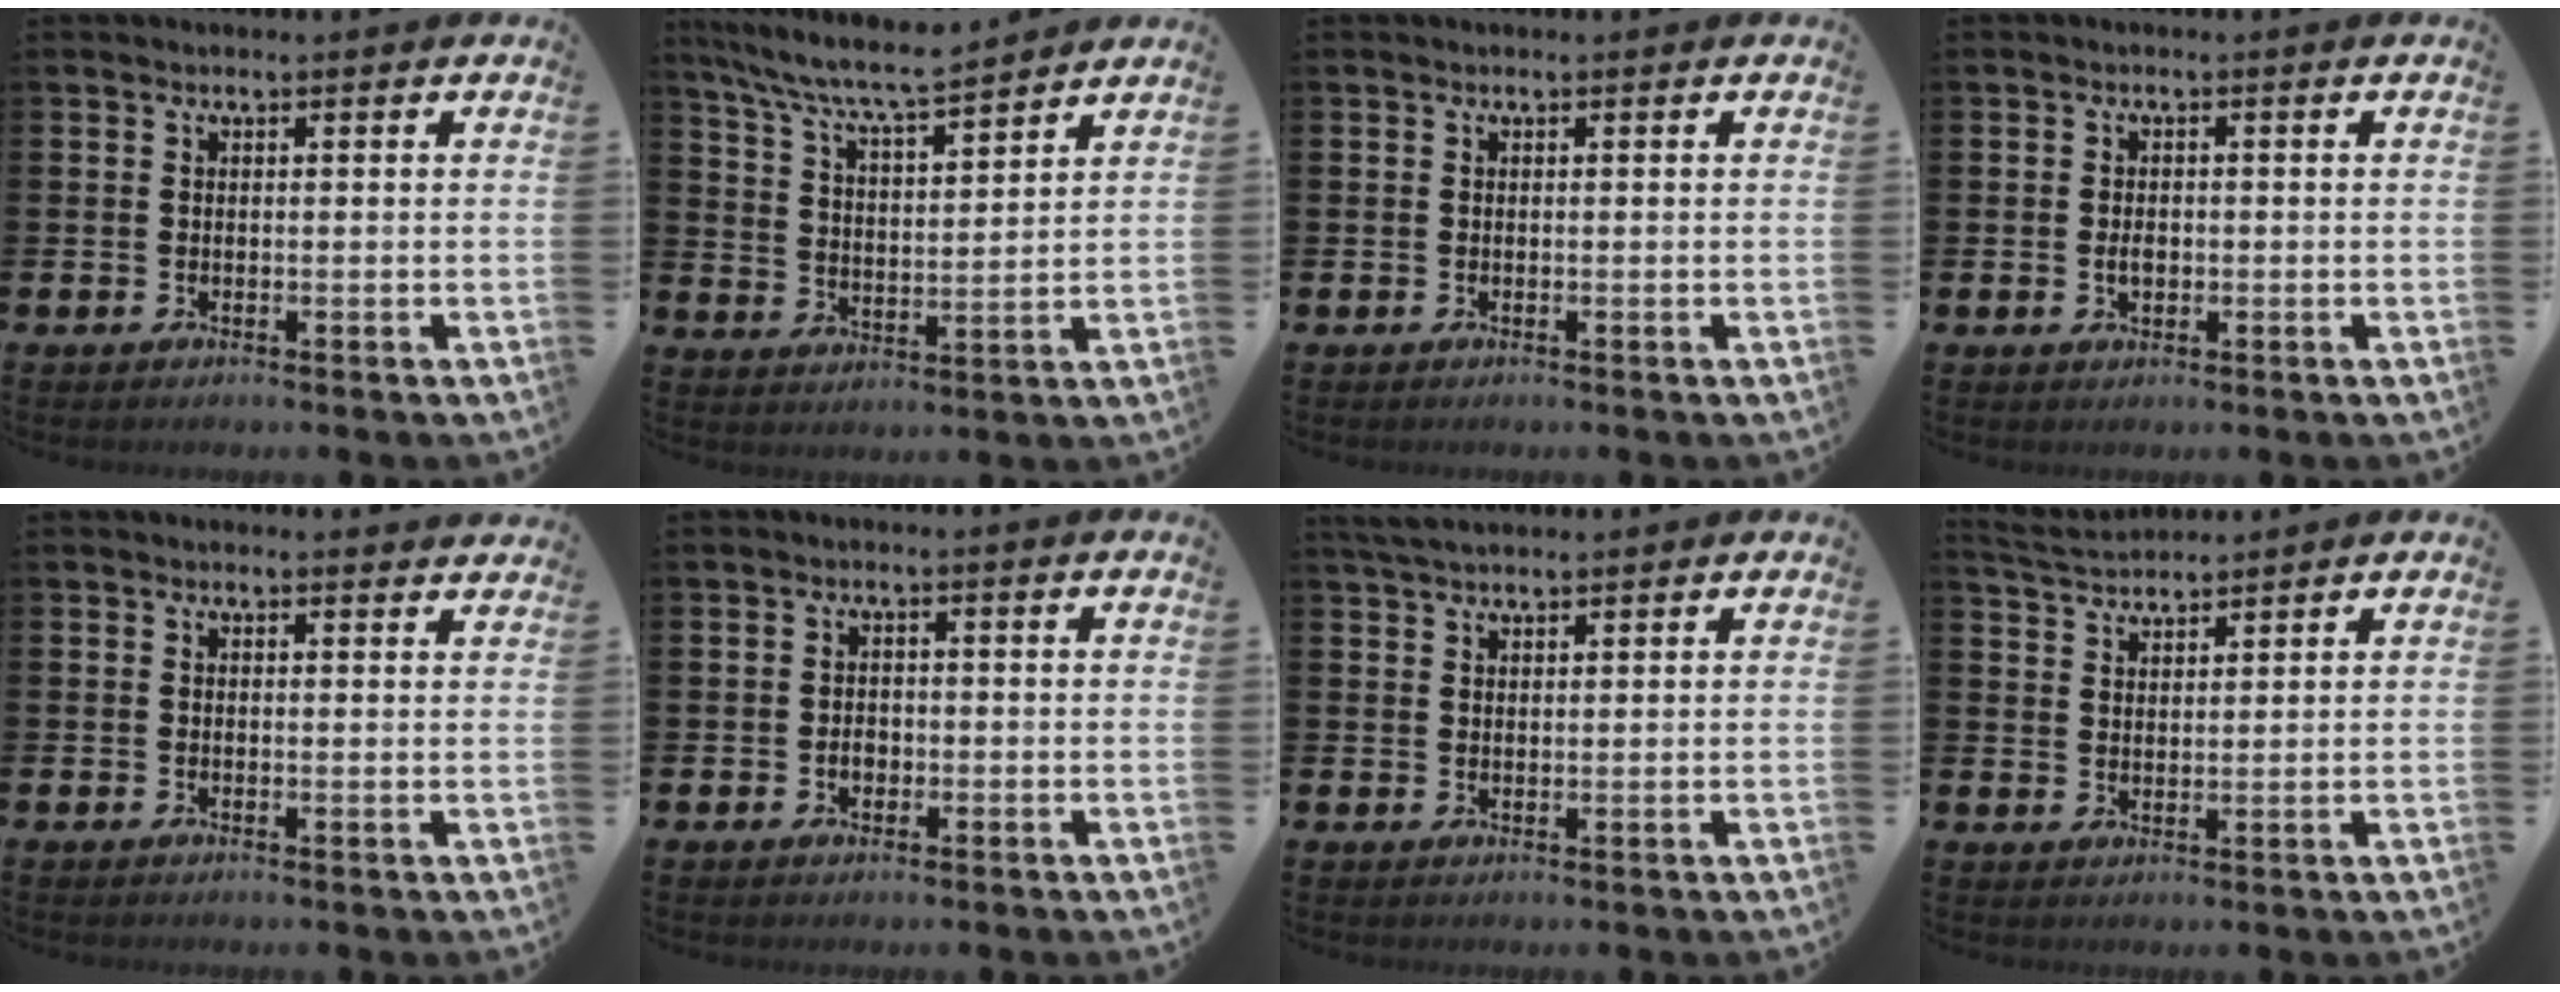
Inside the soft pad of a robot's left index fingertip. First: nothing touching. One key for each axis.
{"total": 7.7, "fx": 7.1, "fy": 0.6, "fz": 2.8, "tx": -0.084, "ty": -0.043, "tz": 0.125}
{"total": 0.0}
{"total": 1.7, "fx": -0.2, "fy": 1.1, "fz": 1.3, "tx": -0.015, "ty": 0.002, "tz": -0.007}
{"total": 0.8, "fx": 0.8, "fy": 0.1, "fz": 0.1, "tx": 0.007, "ty": -0.002, "tz": 0.013}
{"total": 1.8, "fx": -0.5, "fy": 1.4, "fz": 1.1, "tx": -0.012, "ty": 0.001, "tz": -0.013}
{"total": 3.4, "fx": 3.0, "fy": 0.8, "fz": 1.2, "tx": -0.029, "ty": -0.003, "tz": 0.057}
{"total": 3.7, "fx": 3.7, "fy": 0.4, "fz": 0.4, "tx": -0.024, "ty": -0.014, "tz": 0.068}